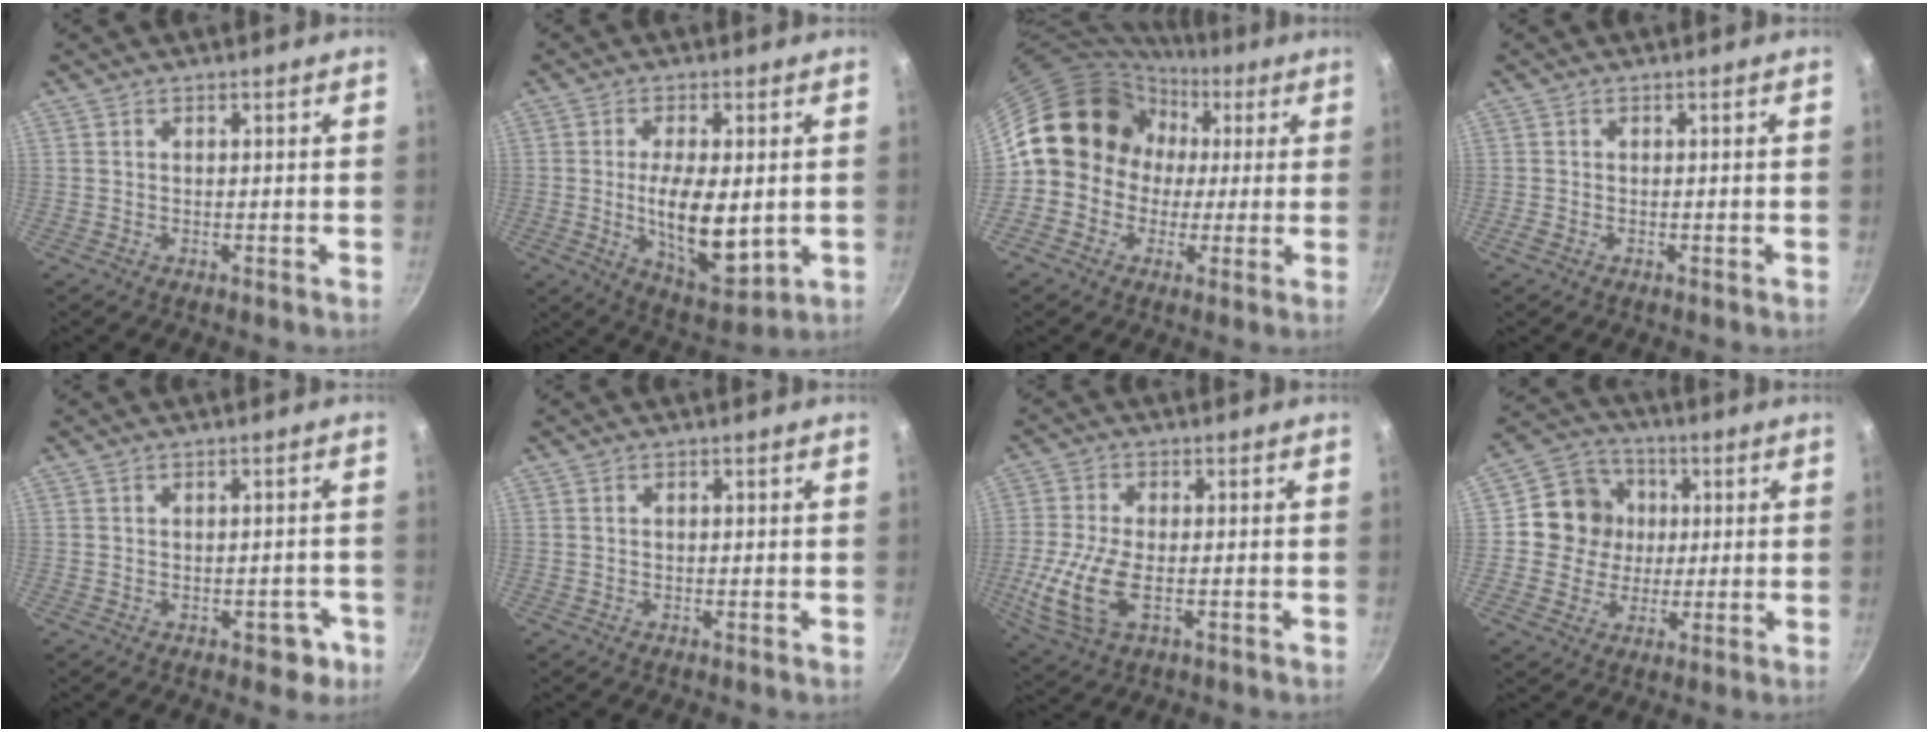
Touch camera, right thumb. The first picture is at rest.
{"total": 12.9, "force": [-0.5, 5.5, 11.7], "torque": [-0.190, -0.017, 0.004]}
{"total": 13.2, "force": [1.0, 12.0, 5.3], "torque": [-0.031, 0.031, 0.000]}
{"total": 0.9, "force": [-0.5, 0.6, 0.4], "torque": [-0.011, -0.001, -0.010]}
{"total": 4.3, "force": [-1.9, 2.7, 2.8], "torque": [-0.006, 0.019, -0.015]}
{"total": 0.0}
{"total": 10.7, "force": [-2.5, 5.2, 9.0], "torque": [-0.200, -0.007, -0.053]}
{"total": 10.5, "force": [1.1, 9.9, 3.2], "torque": [-0.017, 0.017, 0.004]}